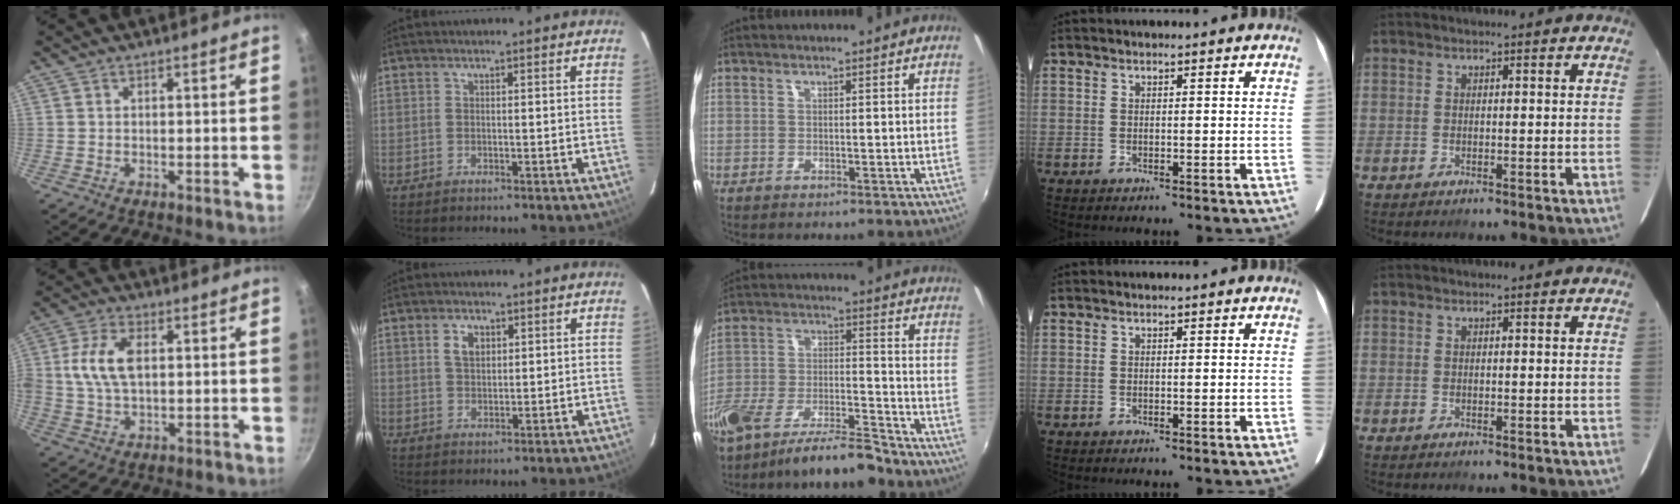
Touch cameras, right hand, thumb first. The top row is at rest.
{"thumb": {"total": 9.2, "force": [1.3, 5.2, 7.4], "torque": [-0.141, 0.012, 0.019]}, "index": {"total": 3.7, "force": [1.4, 2.4, 2.4], "torque": [-0.042, 0.007, 0.027]}, "middle": {"total": 11.0, "force": [-8.9, 2.7, 6.0], "torque": [-0.119, 0.004, -0.159]}}